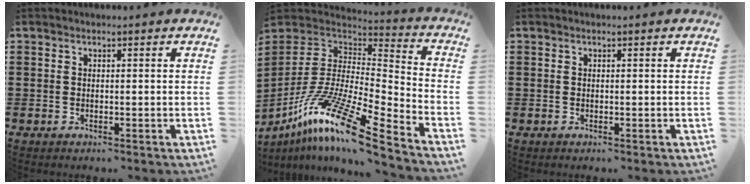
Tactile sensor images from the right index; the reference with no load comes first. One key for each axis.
{"total": 14.4, "fx": -9.3, "fy": 1.9, "fz": 10.9, "tx": -0.216, "ty": 0.009, "tz": -0.179}
{"total": 0.0}